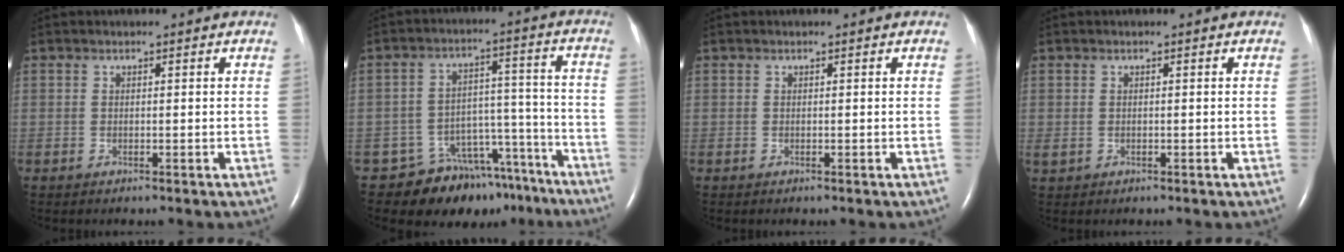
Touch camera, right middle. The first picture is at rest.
{"total": 13.1, "force": [-10.8, 7.1, 2.6], "torque": [-0.007, 0.064, -0.146]}
{"total": 0.0}
{"total": 1.0, "force": [0.0, 0.8, 0.6], "torque": [-0.018, -0.001, 0.005]}